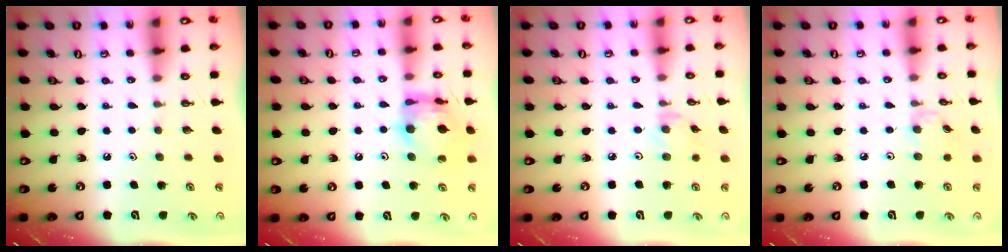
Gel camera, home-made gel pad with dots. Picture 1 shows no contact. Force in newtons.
{"total": 11.7, "press": 11.7, "slide": 1.1}
{"total": 4.1, "press": 4.1, "slide": 0.6}
{"total": 2.3, "press": 2.3, "slide": 0.3}